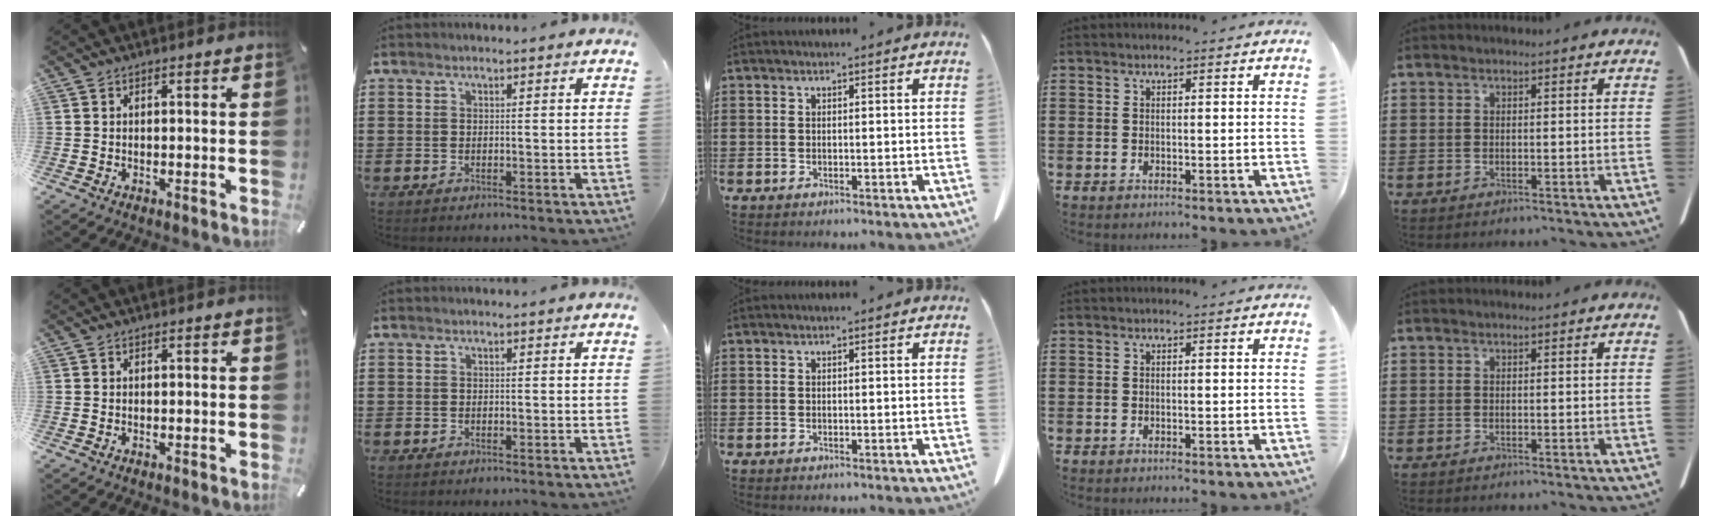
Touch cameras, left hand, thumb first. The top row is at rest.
{}